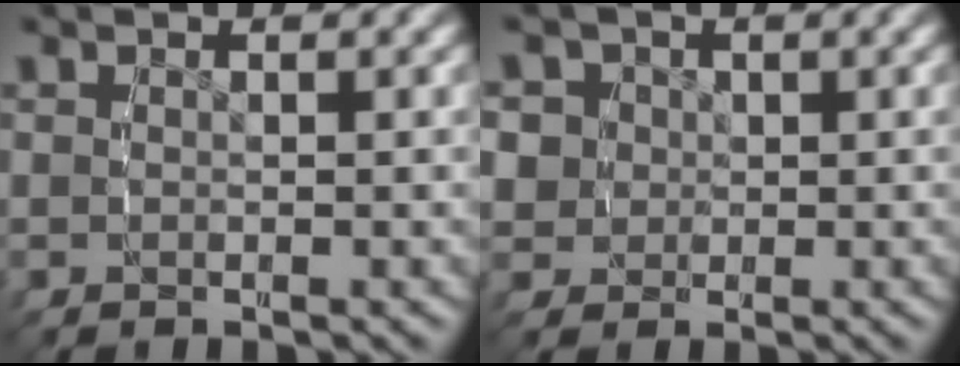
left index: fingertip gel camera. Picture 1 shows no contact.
{"total": 6.4, "force": [0.9, 5.8, 2.7], "torque": [-0.070, -0.012, 0.014]}